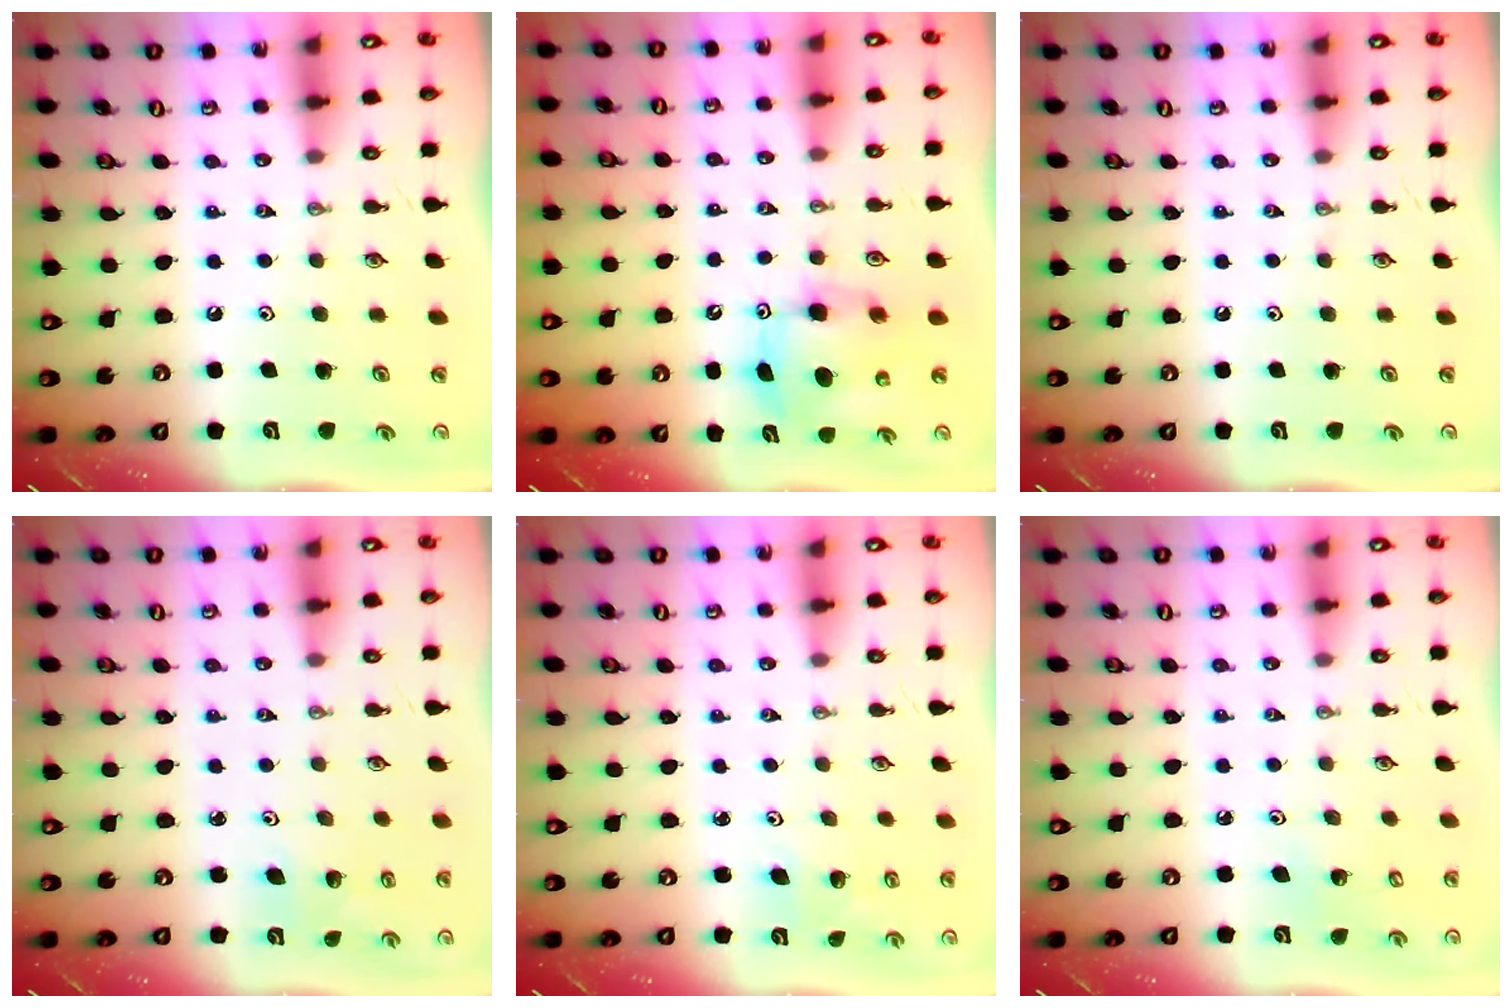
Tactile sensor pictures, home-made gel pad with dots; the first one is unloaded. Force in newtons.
{"total": 10.0, "press": 10.0, "slide": 0.5}
{"total": 0.0}
{"total": 3.4, "press": 2.8, "slide": 2.1}
{"total": 2.8, "press": 2.5, "slide": 1.3}
{"total": 3.2, "press": 3.2, "slide": 0.1}